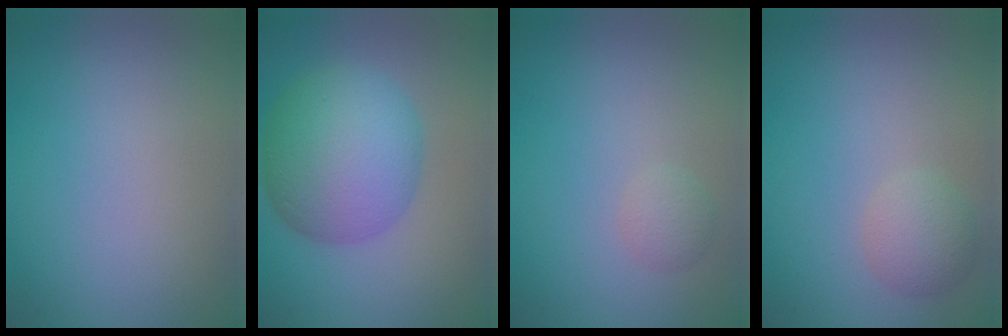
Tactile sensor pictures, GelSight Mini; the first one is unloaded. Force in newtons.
{"total": 8.6, "press": 8.6, "slide": 0.1}
{"total": 1.2, "press": 1.2, "slide": 0.0}
{"total": 2.2, "press": 2.2, "slide": 0.1}